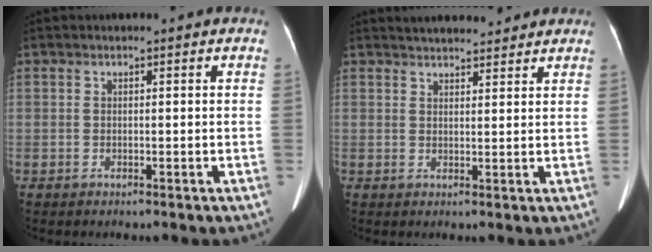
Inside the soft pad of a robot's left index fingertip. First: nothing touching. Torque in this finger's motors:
{"motor_torque": [0.01, -0.14, -0.02, -0.04]}